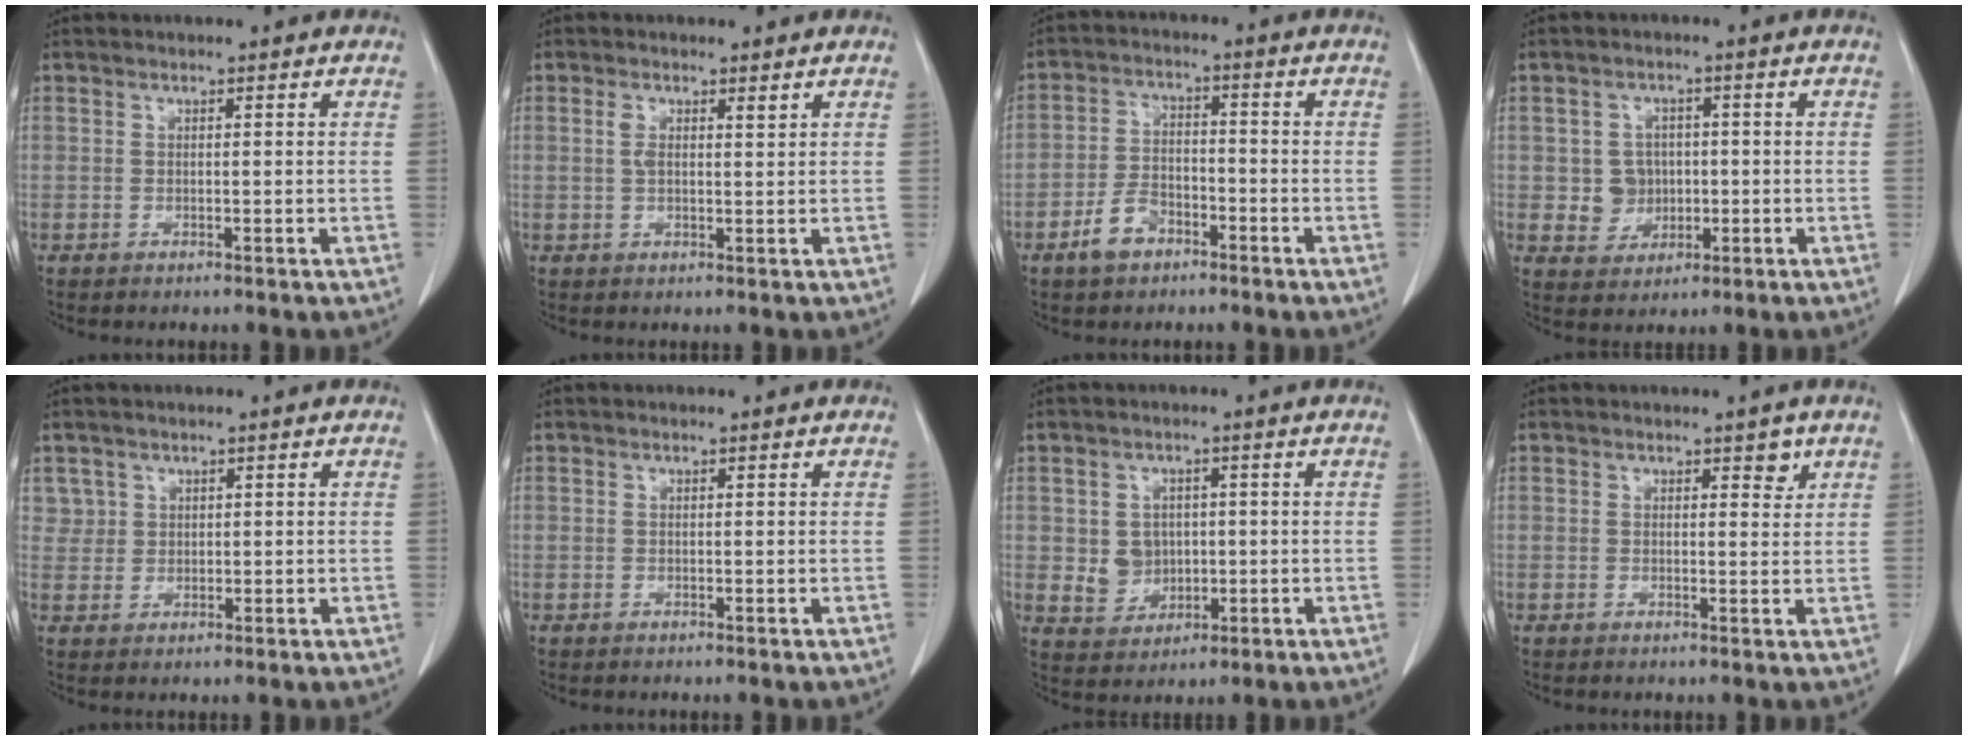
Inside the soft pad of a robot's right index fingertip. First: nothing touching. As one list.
[{"total": 2.8, "force": [1.3, 1.1, 2.2], "torque": [-0.046, 0.005, 0.026]}, {"total": 6.0, "force": [-3.5, 3.7, 3.3], "torque": [-0.072, 0.010, -0.060]}, {"total": 5.0, "force": [0.1, 4.7, 1.7], "torque": [-0.025, 0.009, 0.010]}, {"total": 3.0, "force": [1.6, 2.5, -0.2], "torque": [0.020, 0.002, 0.026]}, {"total": 0.0}, {"total": 5.3, "force": [0.3, 4.7, 2.5], "torque": [-0.040, 0.006, 0.019]}, {"total": 2.5, "force": [1.6, 1.1, 1.6], "torque": [-0.017, -0.006, 0.023]}]